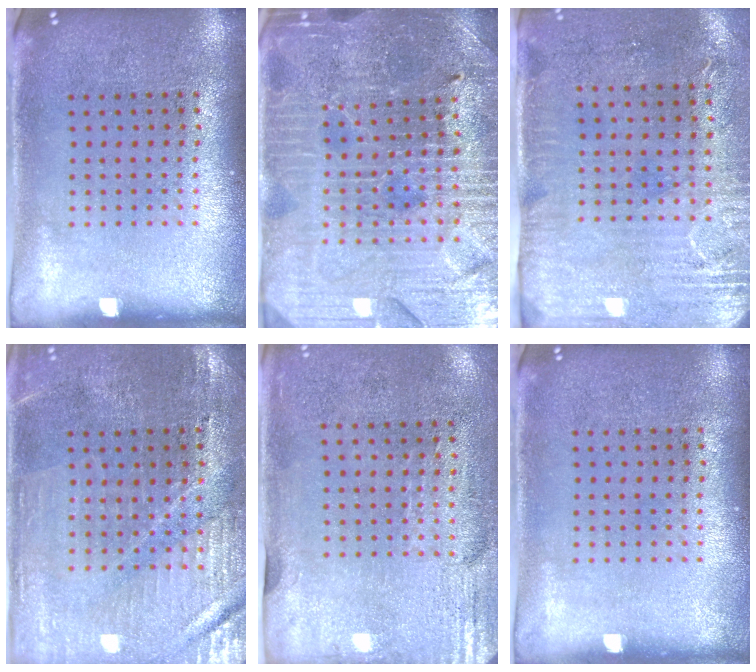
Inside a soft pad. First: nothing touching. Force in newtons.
{"total": 4.3, "press": 4.2, "slide": 1.0}
{"total": 3.0, "press": 2.4, "slide": 1.7}
{"total": 1.3, "press": 1.3, "slide": 0.2}
{"total": 2.9, "press": 2.4, "slide": 1.6}
{"total": 0.0}